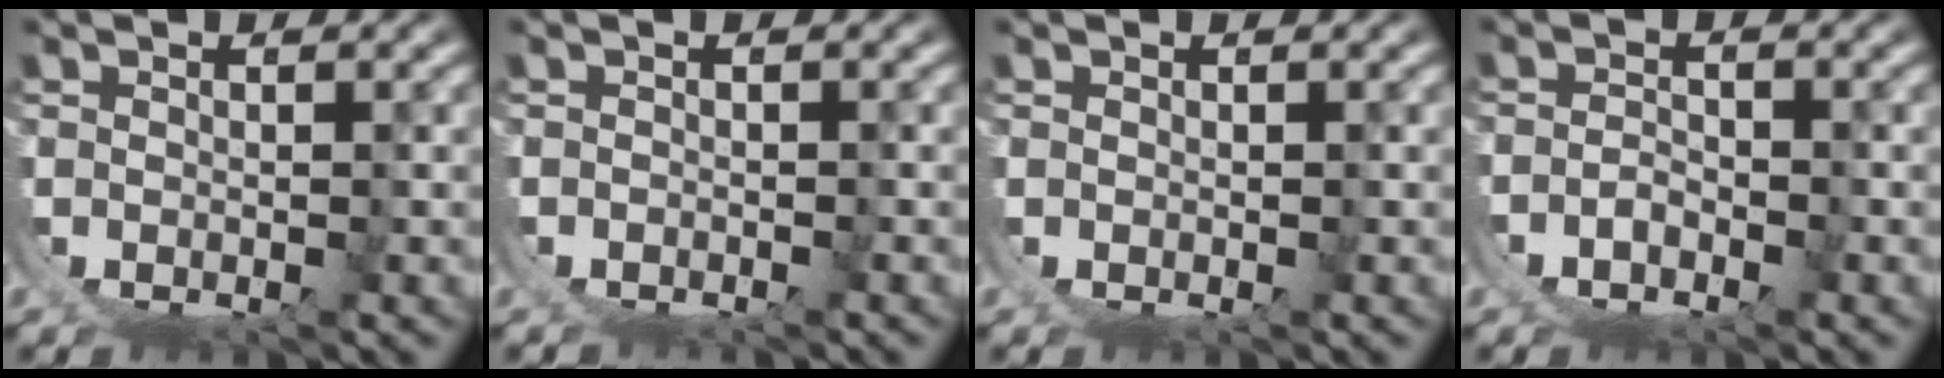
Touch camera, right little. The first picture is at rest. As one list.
[{"total": 0.6, "force": [-0.3, -0.4, -0.3], "torque": [0.001, -0.001, -0.004]}, {"total": 0.0}, {"total": 3.6, "force": [-1.4, 3.0, 1.5], "torque": [-0.043, -0.008, -0.024]}]